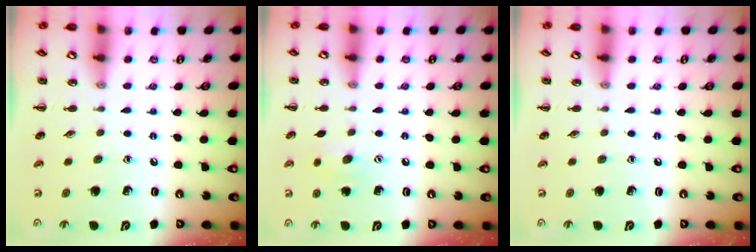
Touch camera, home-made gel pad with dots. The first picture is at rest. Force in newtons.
{"total": 6.6, "press": 6.5, "slide": 1.3}
{"total": 0.0}